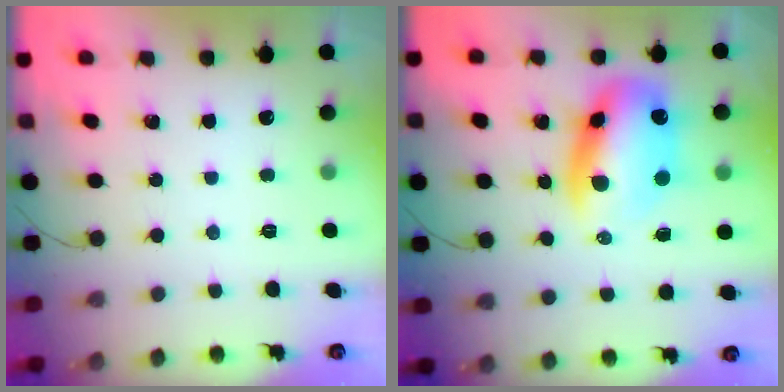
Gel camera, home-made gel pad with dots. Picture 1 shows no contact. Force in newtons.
{"total": 12.8, "press": 12.4, "slide": 3.4}